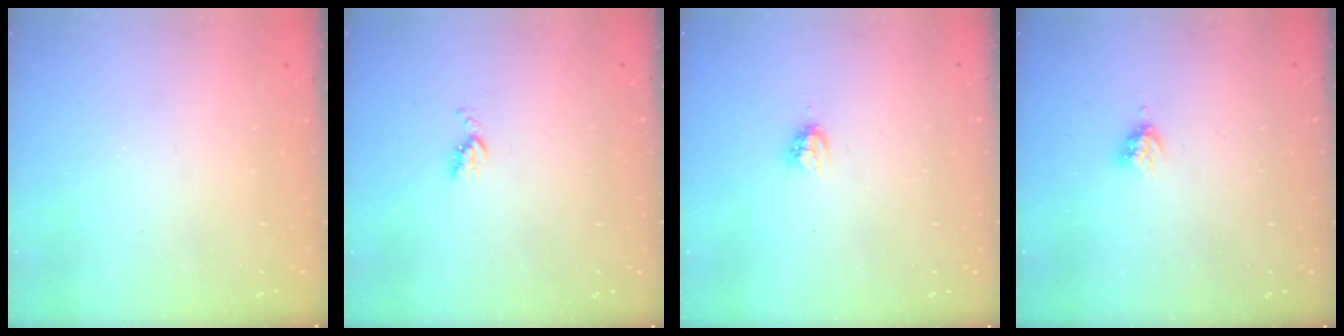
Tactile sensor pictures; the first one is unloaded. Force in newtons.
{"total": 3.2, "press": 3.2, "slide": 0.5}
{"total": 3.9, "press": 3.8, "slide": 0.6}
{"total": 3.1, "press": 3.1, "slide": 0.4}